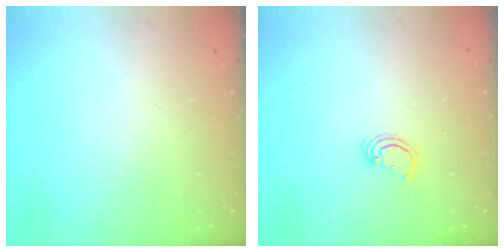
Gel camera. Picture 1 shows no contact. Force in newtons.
{"total": 2.5, "press": 2.5, "slide": 0.2}